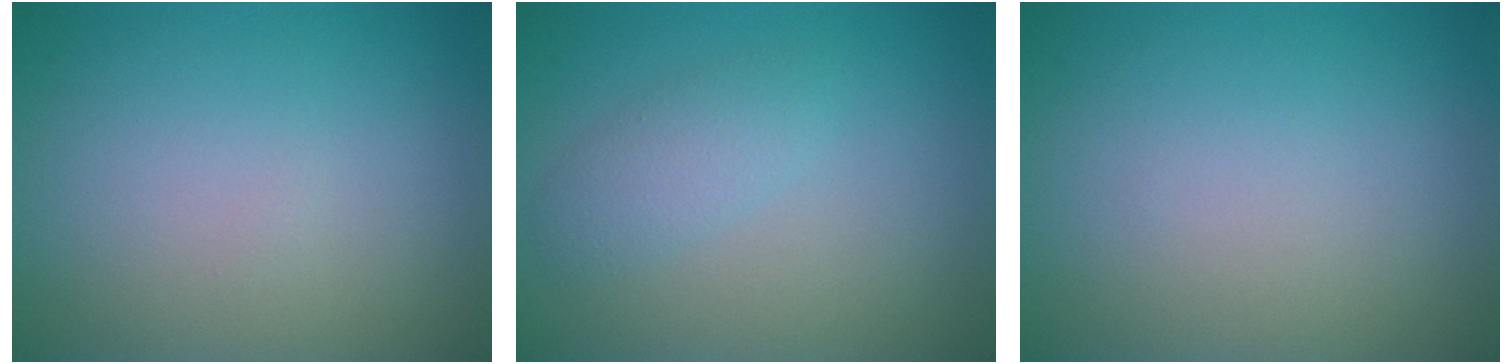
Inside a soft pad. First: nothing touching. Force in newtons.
{"total": 1.9, "press": 1.9, "slide": 0.1}
{"total": 0.0}